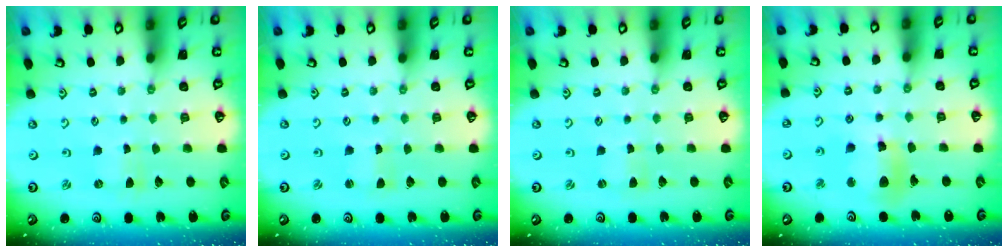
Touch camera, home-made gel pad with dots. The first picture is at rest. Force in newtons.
{"total": 0.6, "press": 0.6, "slide": 0.0}
{"total": 0.0}
{"total": 12.3, "press": 12.0, "slide": 2.6}